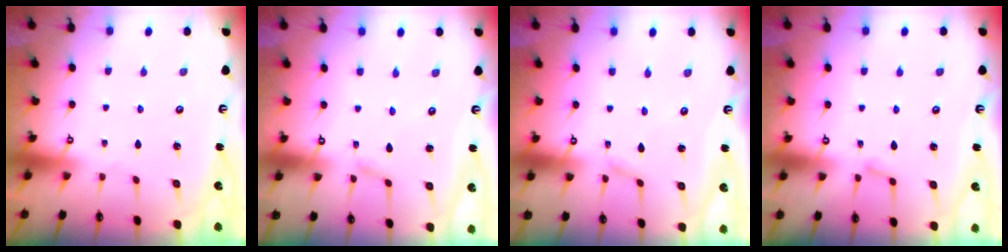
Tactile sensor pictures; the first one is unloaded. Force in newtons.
{"total": 1.6, "press": 1.6, "slide": 0.1}
{"total": 1.9, "press": 1.9, "slide": 0.2}
{"total": 4.3, "press": 4.3, "slide": 0.5}